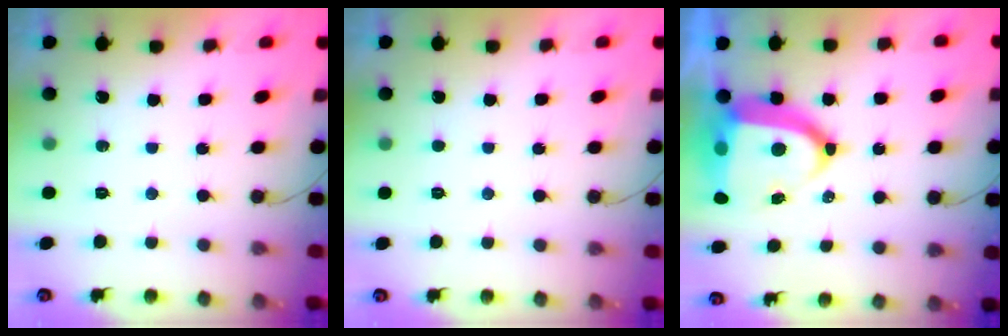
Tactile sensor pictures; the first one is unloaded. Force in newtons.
{"total": 1.6, "press": 1.6, "slide": 0.2}
{"total": 16.7, "press": 16.7, "slide": 1.7}